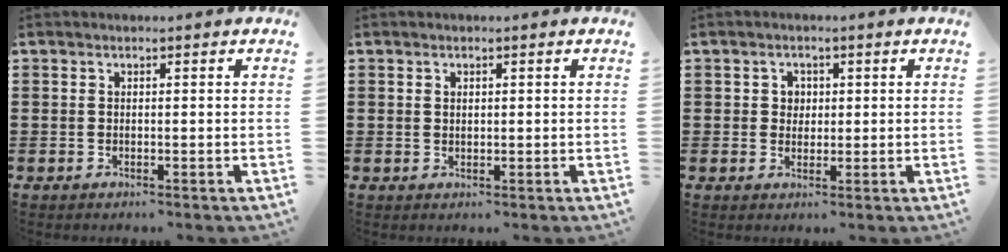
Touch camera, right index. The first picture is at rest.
{"total": 0.8, "force": [0.4, 0.6, 0.3], "torque": [-0.008, 0.005, 0.007]}
{"total": 2.1, "force": [0.4, 1.9, 0.6], "torque": [-0.019, 0.012, 0.005]}